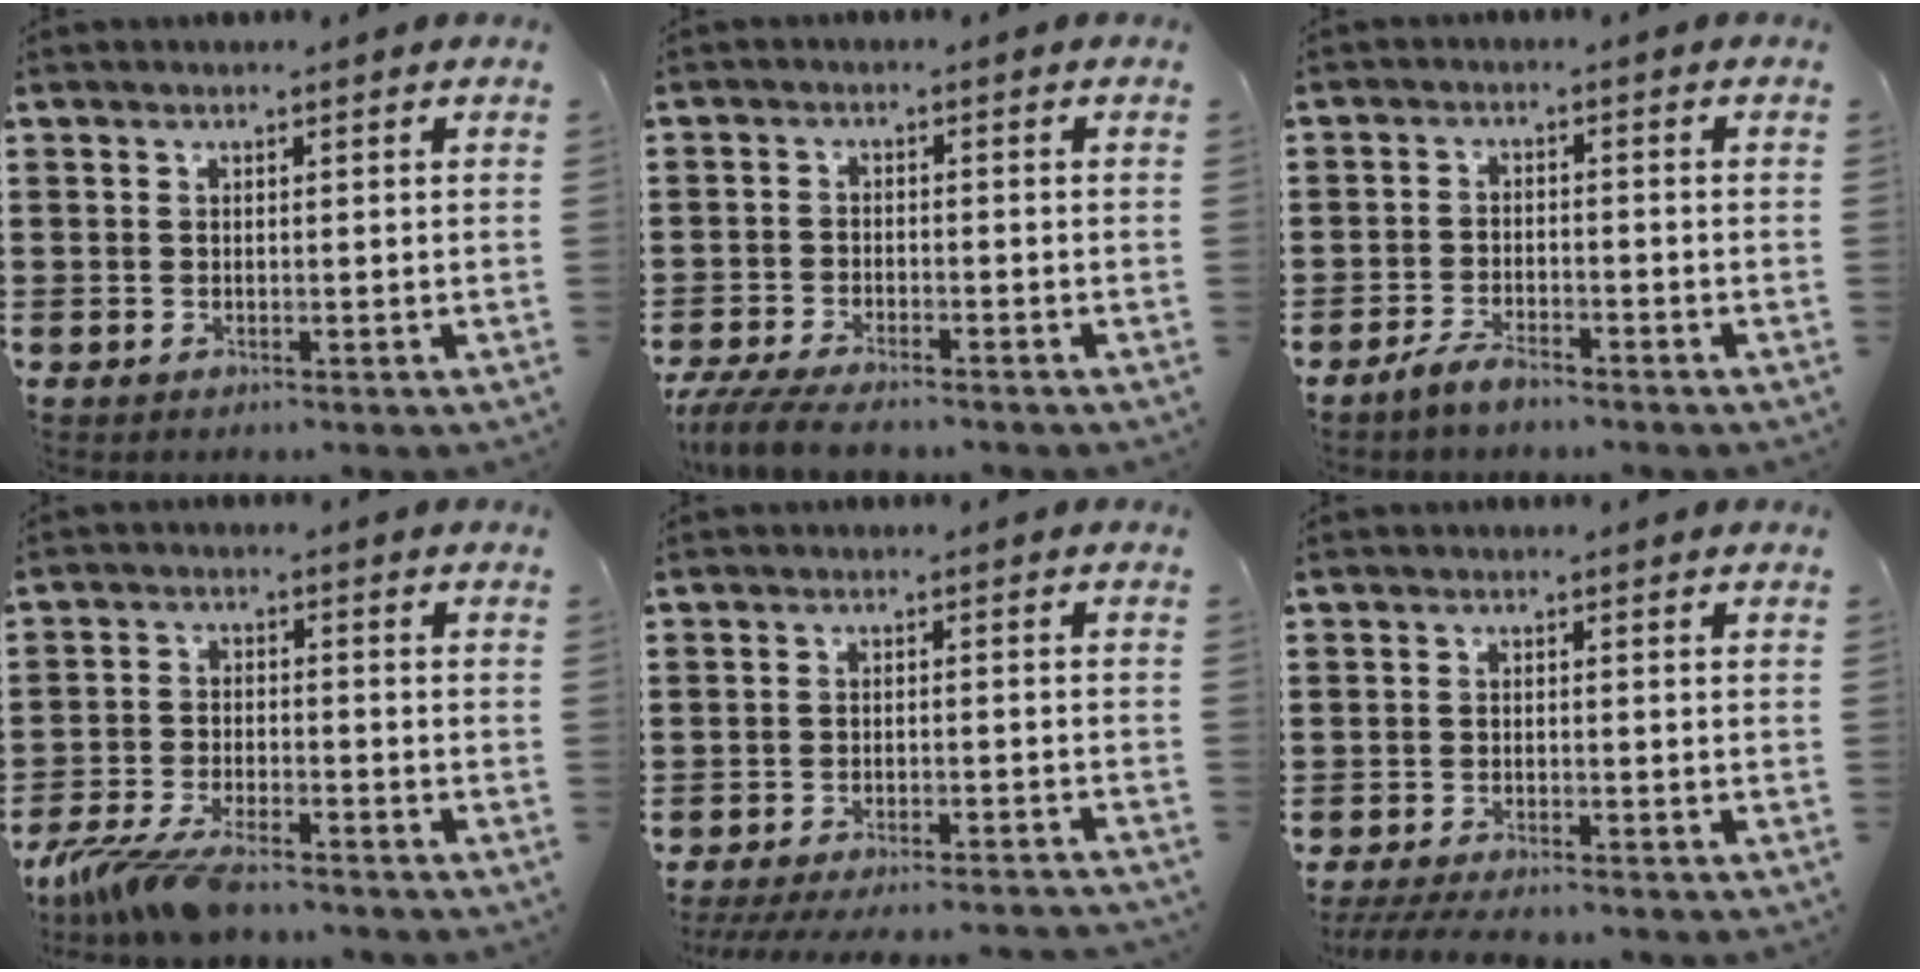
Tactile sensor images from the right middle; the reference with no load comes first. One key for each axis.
{"total": 5.1, "fx": -4.8, "fy": 0.8, "fz": 1.8, "tx": -0.047, "ty": -0.009, "tz": -0.098}
{"total": 3.4, "fx": -3.1, "fy": 0.8, "fz": 1.3, "tx": -0.029, "ty": 0.005, "tz": -0.061}
{"total": 7.5, "fx": -6.3, "fy": 1.4, "fz": 3.8, "tx": -0.095, "ty": -0.007, "tz": -0.124}
{"total": 4.3, "fx": -4.1, "fy": -0.1, "fz": 1.0, "tx": -0.013, "ty": -0.004, "tz": -0.083}
{"total": 3.2, "fx": -3.1, "fy": 0.3, "fz": 0.8, "tx": -0.020, "ty": -0.003, "tz": -0.066}